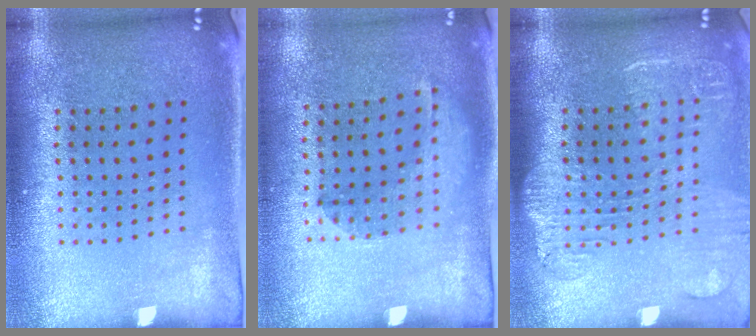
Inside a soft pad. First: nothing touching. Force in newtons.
{"total": 1.2, "press": 1.0, "slide": 0.7}
{"total": 1.8, "press": 1.5, "slide": 0.9}